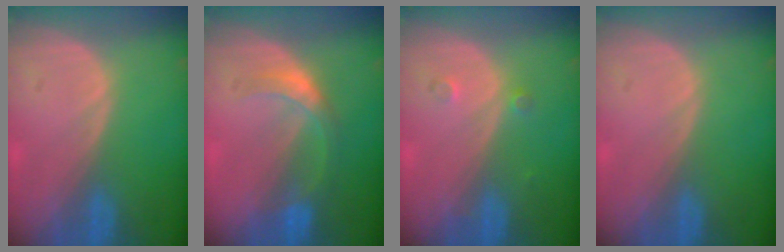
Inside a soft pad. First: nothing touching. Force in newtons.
{"total": 5.4, "press": 4.8, "slide": 2.5}
{"total": 1.5, "press": 1.2, "slide": 0.8}
{"total": 0.0}